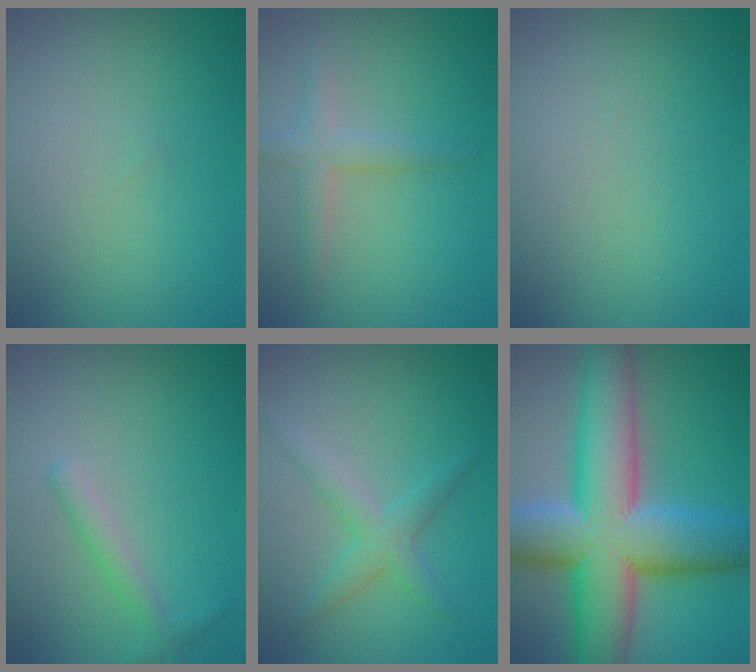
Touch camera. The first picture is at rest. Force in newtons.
{"total": 2.2, "press": 2.2, "slide": 0.1}
{"total": 0.0}
{"total": 1.7, "press": 1.7, "slide": 0.1}
{"total": 2.5, "press": 2.5, "slide": 0.1}
{"total": 14.2, "press": 14.2, "slide": 0.8}